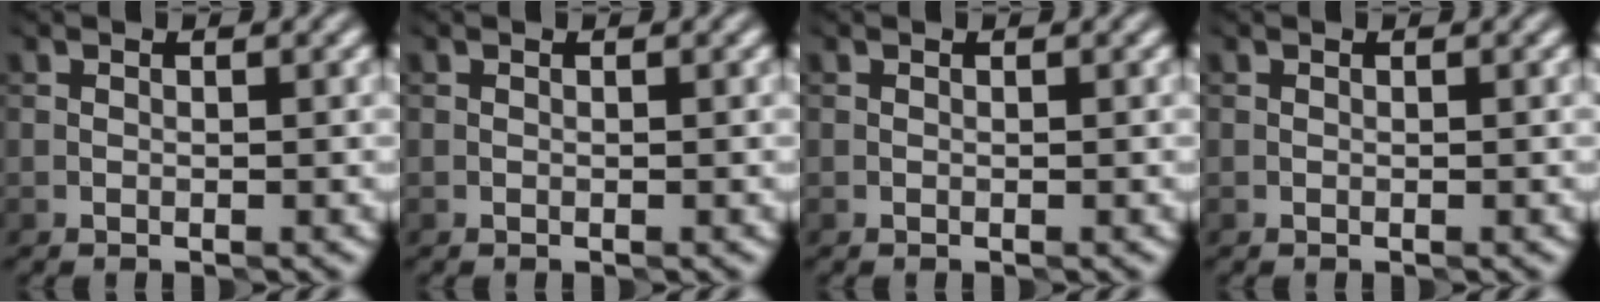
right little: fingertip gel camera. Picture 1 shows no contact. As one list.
[{"total": 0.0}, {"total": 0.0}, {"total": 0.0}]